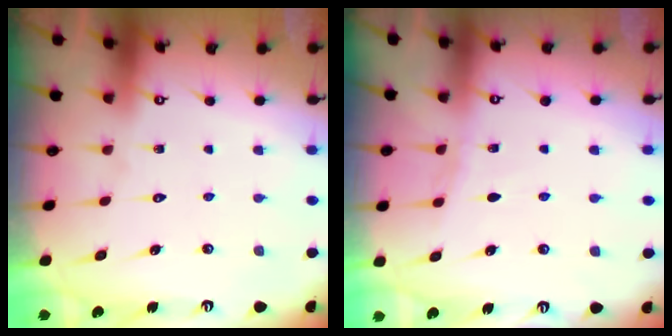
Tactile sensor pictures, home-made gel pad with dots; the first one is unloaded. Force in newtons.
{"total": 3.3, "press": 3.3, "slide": 0.4}